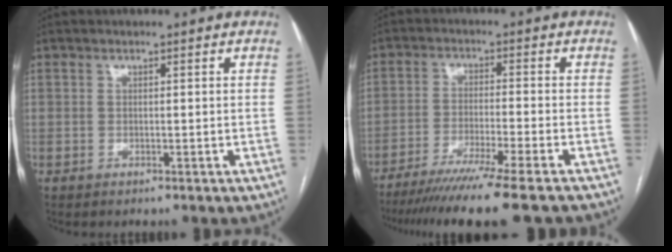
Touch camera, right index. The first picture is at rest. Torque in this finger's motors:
{"motor_torque": [1.22, -0.91, 0.74, 0.18]}